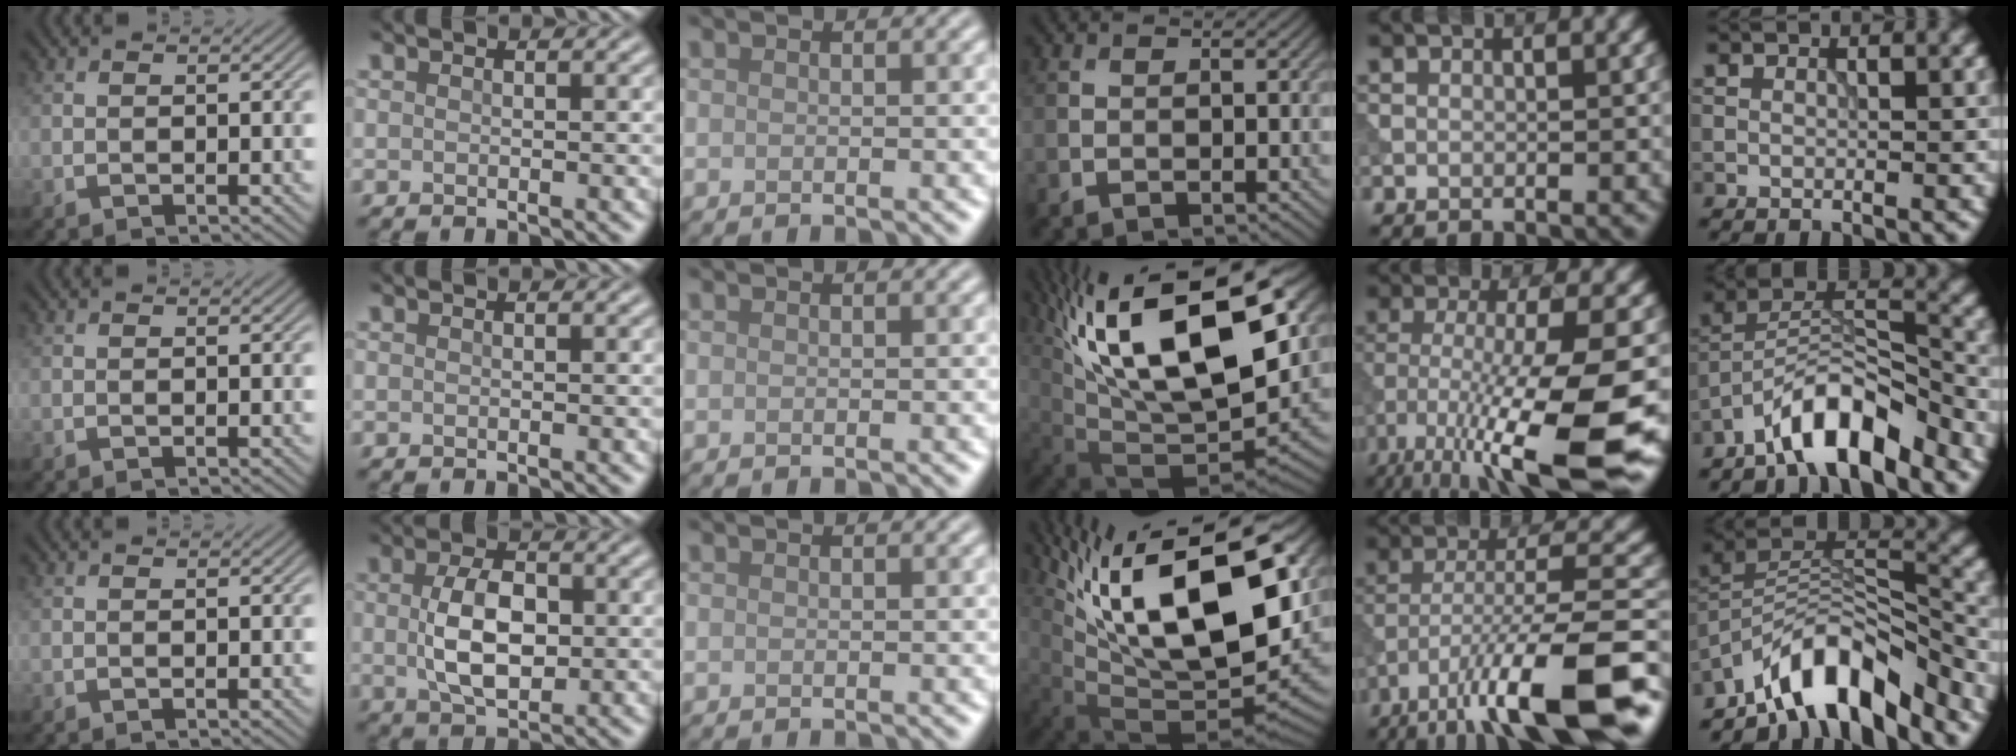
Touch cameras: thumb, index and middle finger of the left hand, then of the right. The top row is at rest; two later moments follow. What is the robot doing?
{"motion": "dispense", "object": "syringe"}